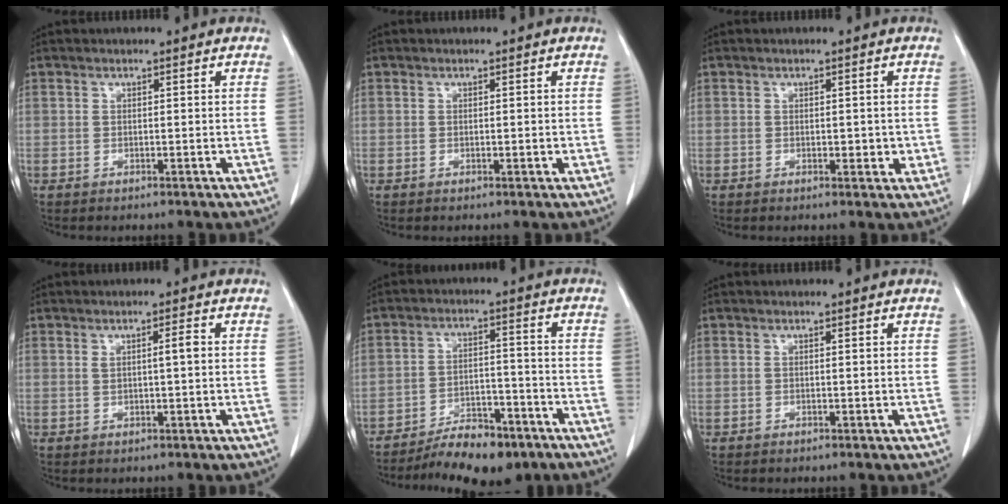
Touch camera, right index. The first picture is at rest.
{"total": 0.8, "force": [-0.1, 0.4, 0.7], "torque": [-0.009, 0.000, 0.002]}
{"total": 2.3, "force": [-0.1, 1.4, 1.9], "torque": [-0.018, -0.001, 0.003]}
{"total": 2.1, "force": [0.4, 0.1, 2.1], "torque": [-0.034, 0.002, 0.007]}
{"total": 9.9, "force": [-7.8, 3.8, 4.9], "torque": [-0.070, 0.008, -0.125]}
{"total": 0.0}